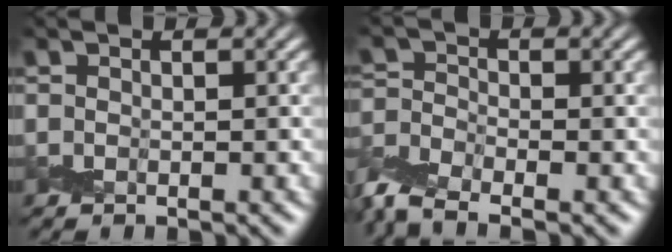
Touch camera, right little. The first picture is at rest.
{"total": 4.9, "force": [-3.5, 1.9, 2.8], "torque": [-0.062, -0.008, -0.079]}